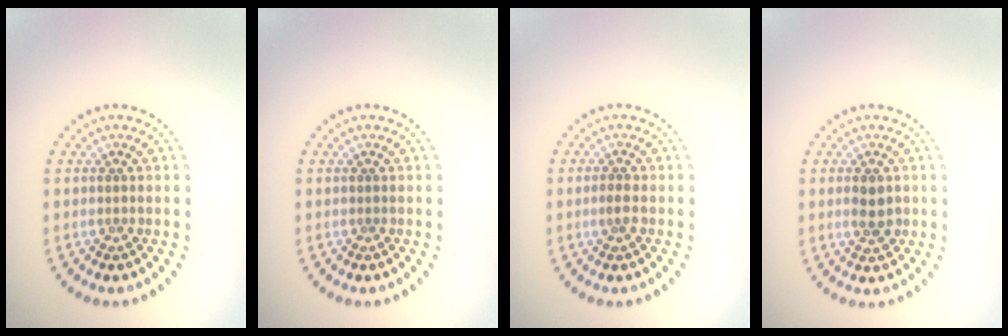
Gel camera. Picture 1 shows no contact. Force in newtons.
{"total": 0.0}
{"total": 1.2, "press": 1.1, "slide": 0.4}
{"total": 2.2, "press": 2.2, "slide": 0.2}